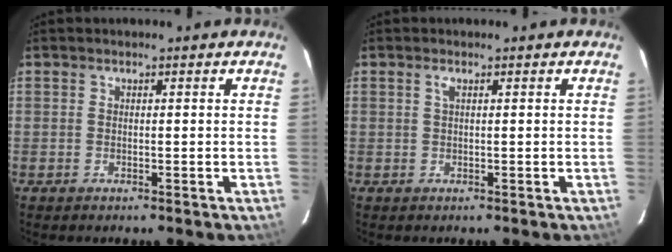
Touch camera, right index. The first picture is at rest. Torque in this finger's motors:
{"motor_torque": [0.12, -0.02, 0.10, 0.02]}